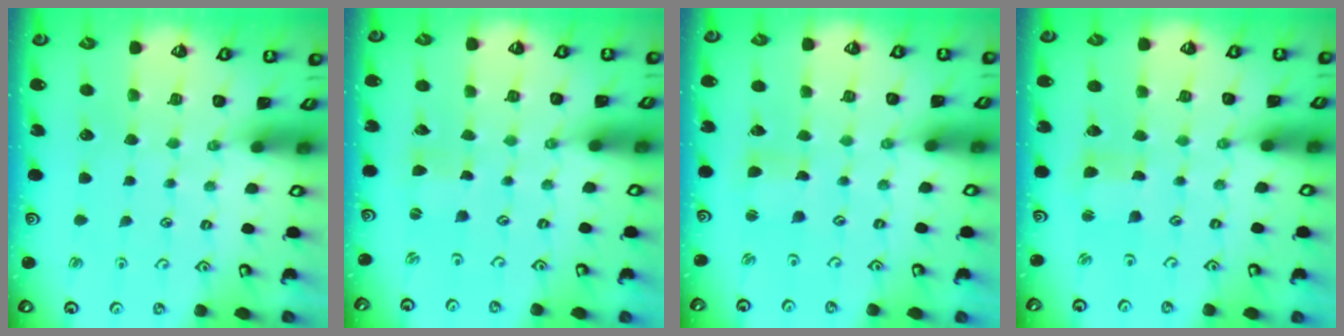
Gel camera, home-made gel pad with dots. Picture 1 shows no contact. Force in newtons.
{"total": 0.0}
{"total": 1.5, "press": 1.5, "slide": 0.3}
{"total": 1.9, "press": 1.8, "slide": 0.3}